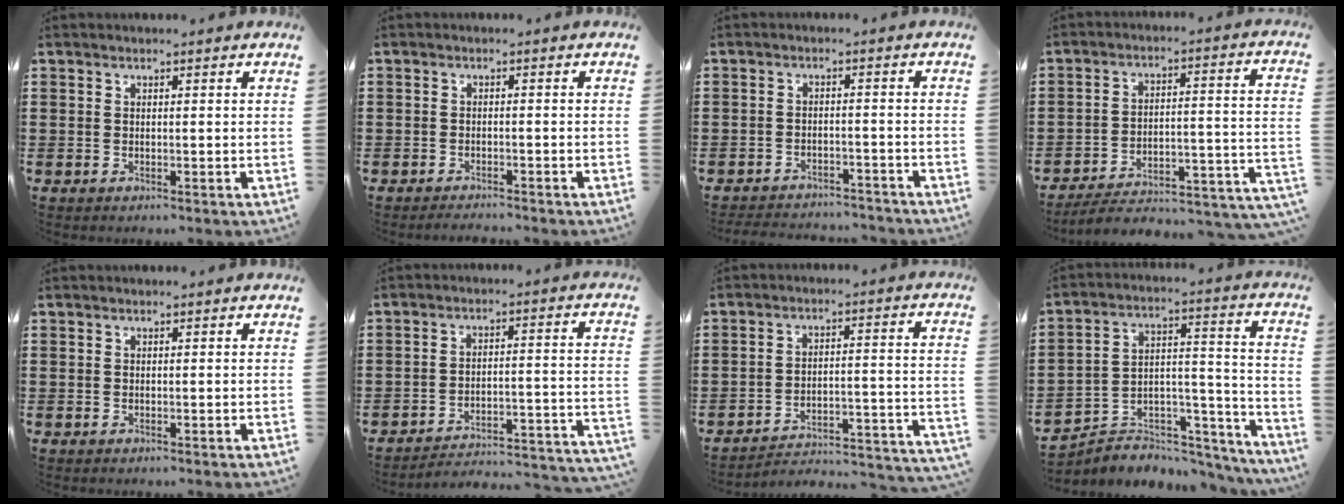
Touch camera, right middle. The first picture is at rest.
{"total": 1.6, "force": [-1.6, 0.1, -0.1], "torque": [-0.002, -0.001, -0.035]}
{"total": 3.2, "force": [-3.2, 0.3, -0.2], "torque": [-0.003, -0.001, -0.069]}
{"total": 3.8, "force": [-3.4, 0.5, 1.7], "torque": [-0.032, -0.021, -0.072]}
{"total": 0.0}
{"total": 2.9, "force": [-2.8, -0.1, 0.8], "torque": [-0.024, -0.023, -0.067]}
{"total": 2.5, "force": [-2.3, 0.1, 1.0], "torque": [-0.028, -0.022, -0.057]}
{"total": 3.4, "force": [-2.9, 1.6, -0.3], "torque": [-0.003, -0.011, -0.062]}